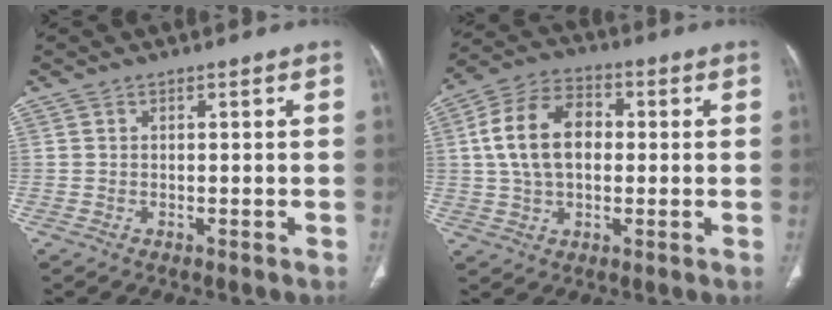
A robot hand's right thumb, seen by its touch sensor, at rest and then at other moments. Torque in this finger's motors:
{"motor_torque": [0.46, 0.88, 1.39, 0.16, 0.41]}